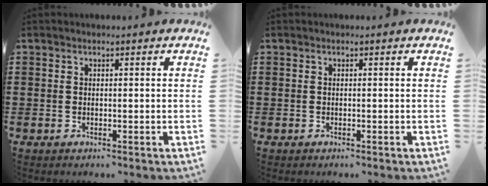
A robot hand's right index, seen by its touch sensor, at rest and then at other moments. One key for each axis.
{"total": 0.0}